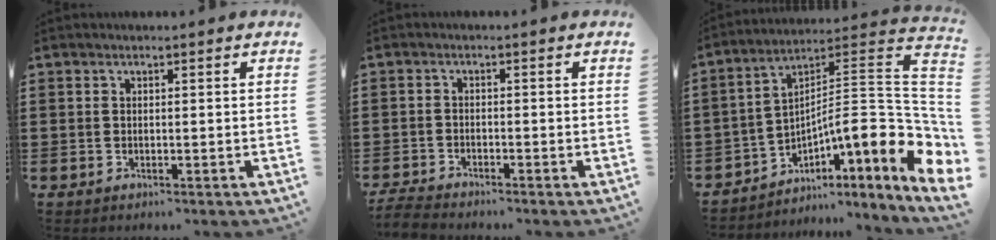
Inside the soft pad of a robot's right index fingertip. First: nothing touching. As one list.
[{"total": 2.8, "force": [-2.8, 0.2, 0.3], "torque": [-0.015, -0.001, -0.061]}, {"total": 9.9, "force": [-3.4, 1.9, 9.1], "torque": [-0.132, -0.034, -0.079]}]